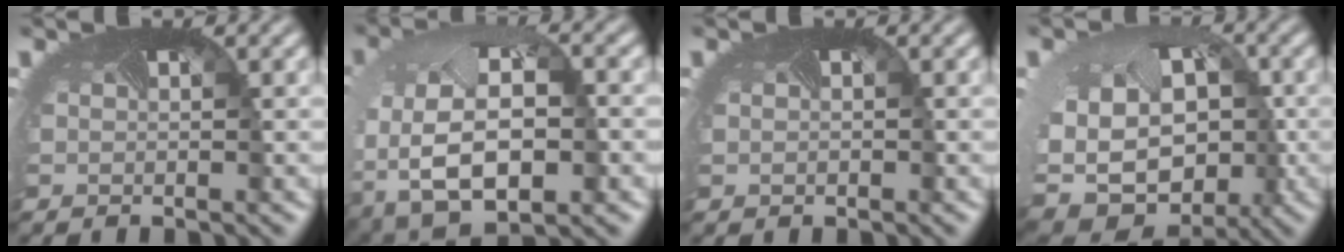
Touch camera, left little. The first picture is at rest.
{"total": 10.2, "force": [-4.0, 6.2, 7.1], "torque": [-0.150, -0.048, -0.042]}
{"total": 0.0}
{"total": 12.4, "force": [-2.2, 8.8, 8.5], "torque": [-0.167, -0.030, -0.009]}